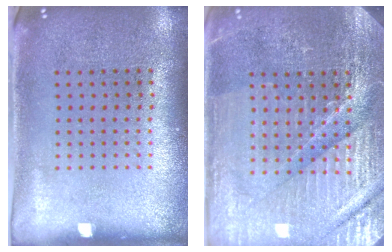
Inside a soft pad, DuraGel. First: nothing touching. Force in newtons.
{"total": 4.8, "press": 4.6, "slide": 1.5}